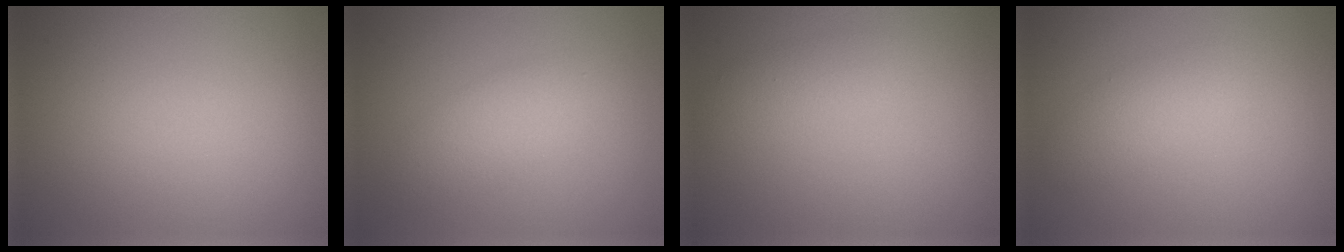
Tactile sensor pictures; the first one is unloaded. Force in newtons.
{"total": 2.7, "press": 2.7, "slide": 0.0}
{"total": 2.0, "press": 2.0, "slide": 0.1}
{"total": 2.2, "press": 2.2, "slide": 0.1}